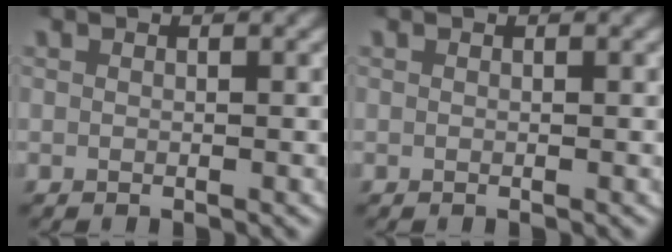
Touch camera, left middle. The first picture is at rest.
{"total": 0.0}